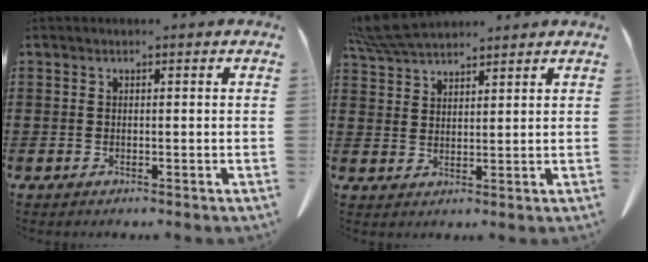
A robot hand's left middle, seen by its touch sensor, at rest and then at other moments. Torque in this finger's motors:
{"motor_torque": [0.20, 0.06, 0.13, 0.07]}